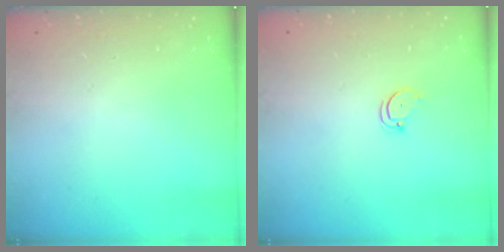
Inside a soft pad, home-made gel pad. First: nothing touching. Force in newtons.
{"total": 2.3, "press": 2.3, "slide": 0.2}